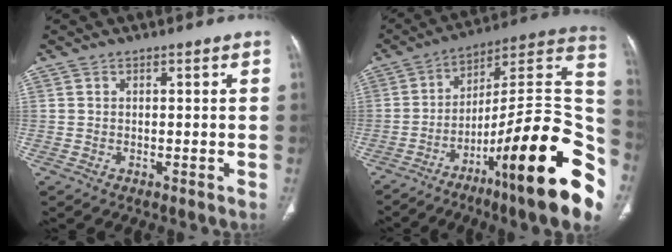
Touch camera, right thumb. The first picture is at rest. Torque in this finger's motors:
{"motor_torque": [1.79, 1.91, 1.90, -0.87, 0.23]}